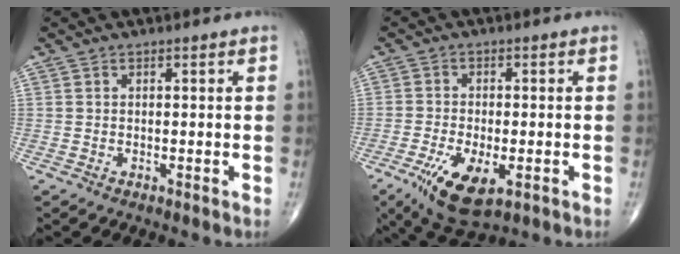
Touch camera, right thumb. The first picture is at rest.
{"total": 10.4, "force": [-4.2, 4.5, 8.4], "torque": [-0.153, -0.008, -0.066]}